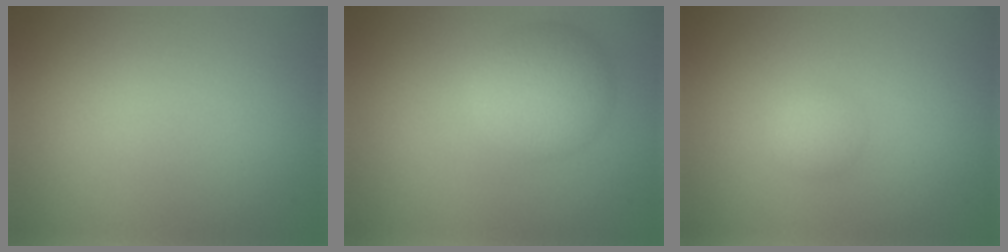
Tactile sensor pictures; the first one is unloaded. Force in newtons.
{"total": 5.0, "press": 5.0, "slide": 0.3}
{"total": 1.3, "press": 1.3, "slide": 0.1}